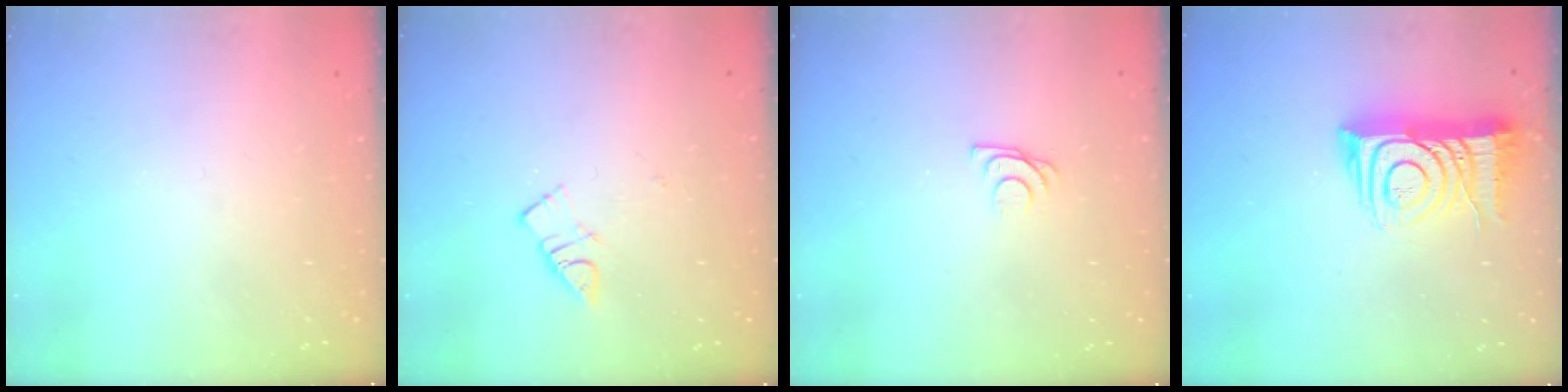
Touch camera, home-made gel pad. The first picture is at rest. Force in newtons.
{"total": 4.8, "press": 4.7, "slide": 0.8}
{"total": 6.1, "press": 6.0, "slide": 0.7}
{"total": 12.9, "press": 12.8, "slide": 1.1}